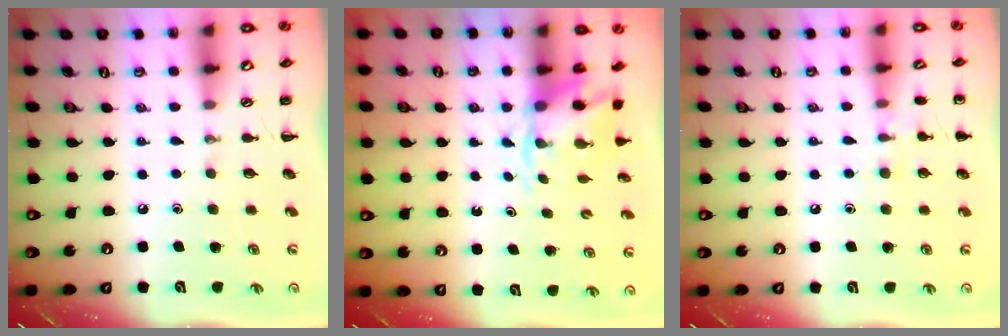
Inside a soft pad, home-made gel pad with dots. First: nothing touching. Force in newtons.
{"total": 5.1, "press": 5.1, "slide": 0.5}
{"total": 7.5, "press": 7.2, "slide": 1.9}